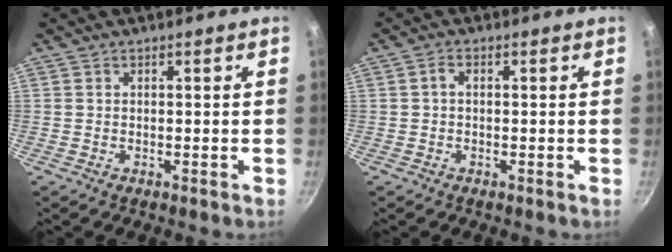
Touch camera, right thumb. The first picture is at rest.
{"total": 1.5, "force": [0.1, 0.9, 1.2], "torque": [-0.022, 0.008, 0.001]}